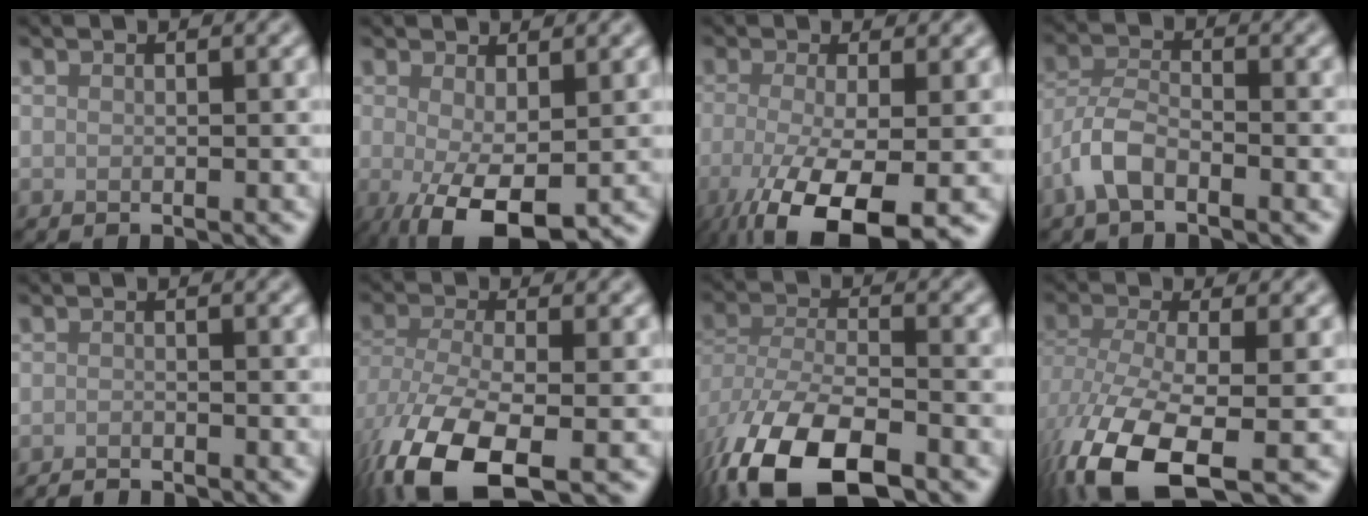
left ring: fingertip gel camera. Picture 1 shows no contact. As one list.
[{"total": 5.3, "force": [-1.3, 1.9, 4.8], "torque": [-0.095, -0.014, -0.019]}, {"total": 9.5, "force": [-4.3, 3.1, 7.8], "torque": [-0.158, -0.028, -0.071]}, {"total": 3.5, "force": [-2.0, 1.5, 2.5], "torque": [-0.051, 0.008, -0.051]}, {"total": 1.2, "force": [-1.2, 0.2, 0.2], "torque": [0.000, -0.001, -0.023]}, {"total": 9.7, "force": [-4.9, 4.5, 7.0], "torque": [-0.159, -0.026, -0.094]}, {"total": 11.9, "force": [-7.0, 5.4, 7.9], "torque": [-0.172, -0.026, -0.129]}, {"total": 10.7, "force": [-5.3, 4.5, 8.1], "torque": [-0.186, -0.032, -0.095]}]